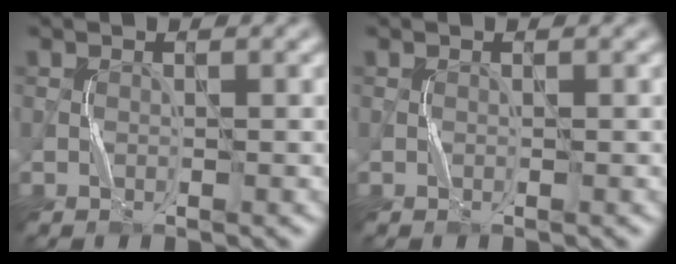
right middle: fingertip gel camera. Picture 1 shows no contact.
{"total": 0.0}